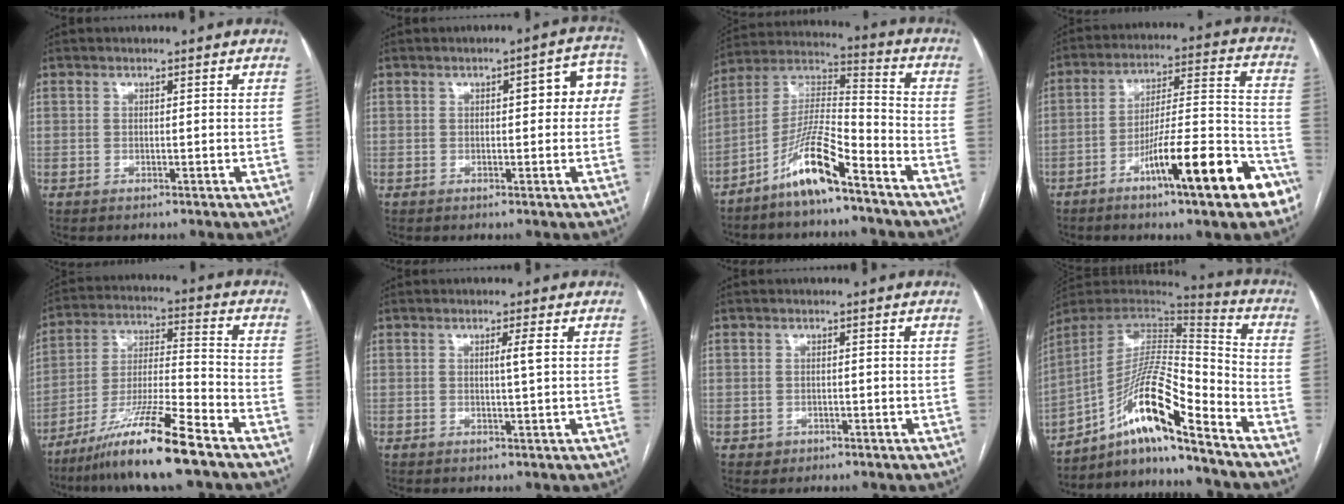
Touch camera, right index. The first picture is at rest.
{"total": 6.5, "force": [1.0, 2.3, 6.0], "torque": [-0.058, 0.031, 0.006]}
{"total": 11.7, "force": [-7.8, 1.3, 8.6], "torque": [-0.173, 0.007, -0.151]}
{"total": 17.7, "force": [-9.6, 1.8, 14.7], "torque": [-0.196, 0.009, -0.141]}
{"total": 13.9, "force": [-9.8, -0.2, 9.8], "torque": [-0.189, -0.020, -0.179]}
{"total": 1.9, "force": [0.4, -0.4, 1.8], "torque": [-0.030, -0.001, 0.007]}
{"total": 1.7, "force": [-0.7, 1.6, 0.0], "torque": [0.006, 0.008, -0.008]}
{"total": 16.9, "force": [-10.7, 1.1, 13.1], "torque": [-0.244, 0.010, -0.188]}